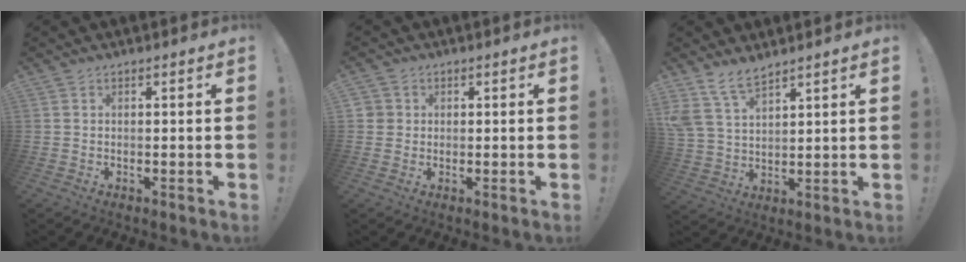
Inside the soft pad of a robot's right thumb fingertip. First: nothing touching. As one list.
[{"total": 2.5, "force": [0.4, 2.4, 0.5], "torque": [-0.005, 0.001, 0.007]}, {"total": 9.3, "force": [7.4, 4.0, 3.9], "torque": [-0.083, -0.036, 0.149]}]